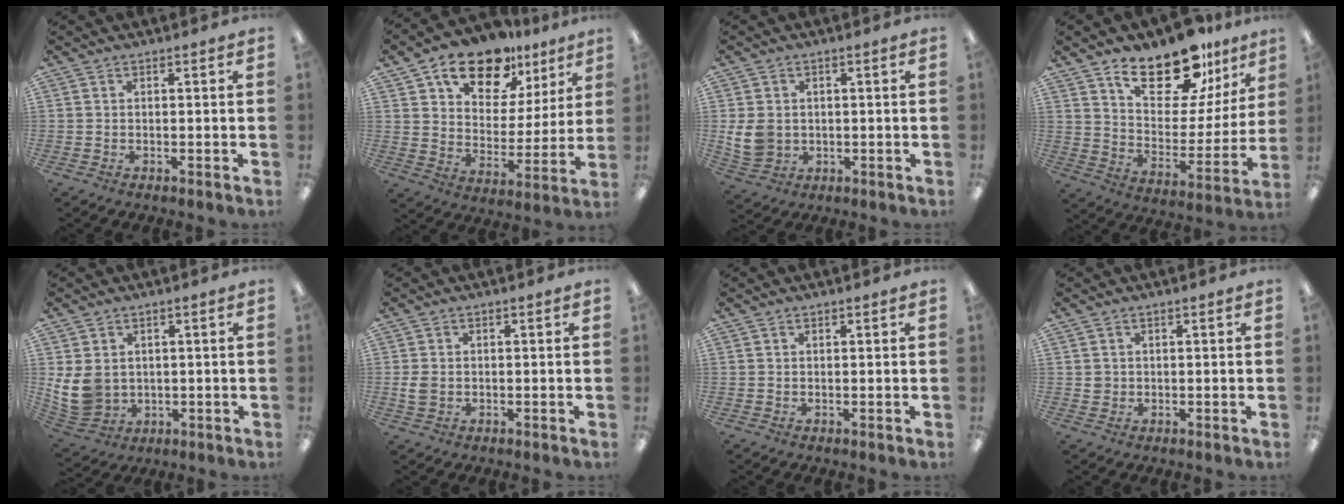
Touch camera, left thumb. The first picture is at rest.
{"total": 16.0, "force": [11.8, 8.5, 6.8], "torque": [-0.110, -0.069, 0.210]}
{"total": 6.5, "force": [0.2, 5.5, 3.3], "torque": [-0.076, 0.007, 0.007]}
{"total": 18.7, "force": [14.6, 7.6, 8.9], "torque": [-0.145, -0.097, 0.253]}
{"total": 8.8, "force": [1.2, 7.3, 4.7], "torque": [-0.116, 0.001, 0.029]}
{"total": 3.1, "force": [-0.2, 2.3, 2.1], "torque": [-0.036, 0.001, -0.007]}
{"total": 0.6, "force": [0.5, 0.3, 0.3], "torque": [-0.006, 0.003, 0.008]}
{"total": 1.5, "force": [0.4, 1.4, 0.4], "torque": [-0.010, 0.004, 0.006]}